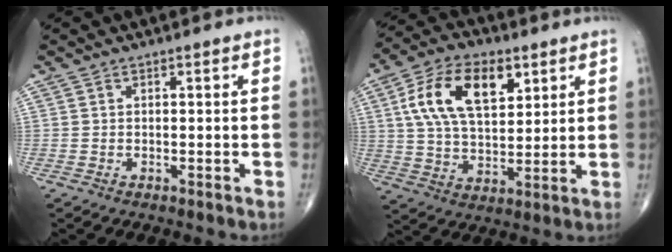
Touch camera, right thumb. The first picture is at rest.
{"total": 15.6, "force": [5.7, 8.6, 11.8], "torque": [-0.196, -0.006, 0.104]}